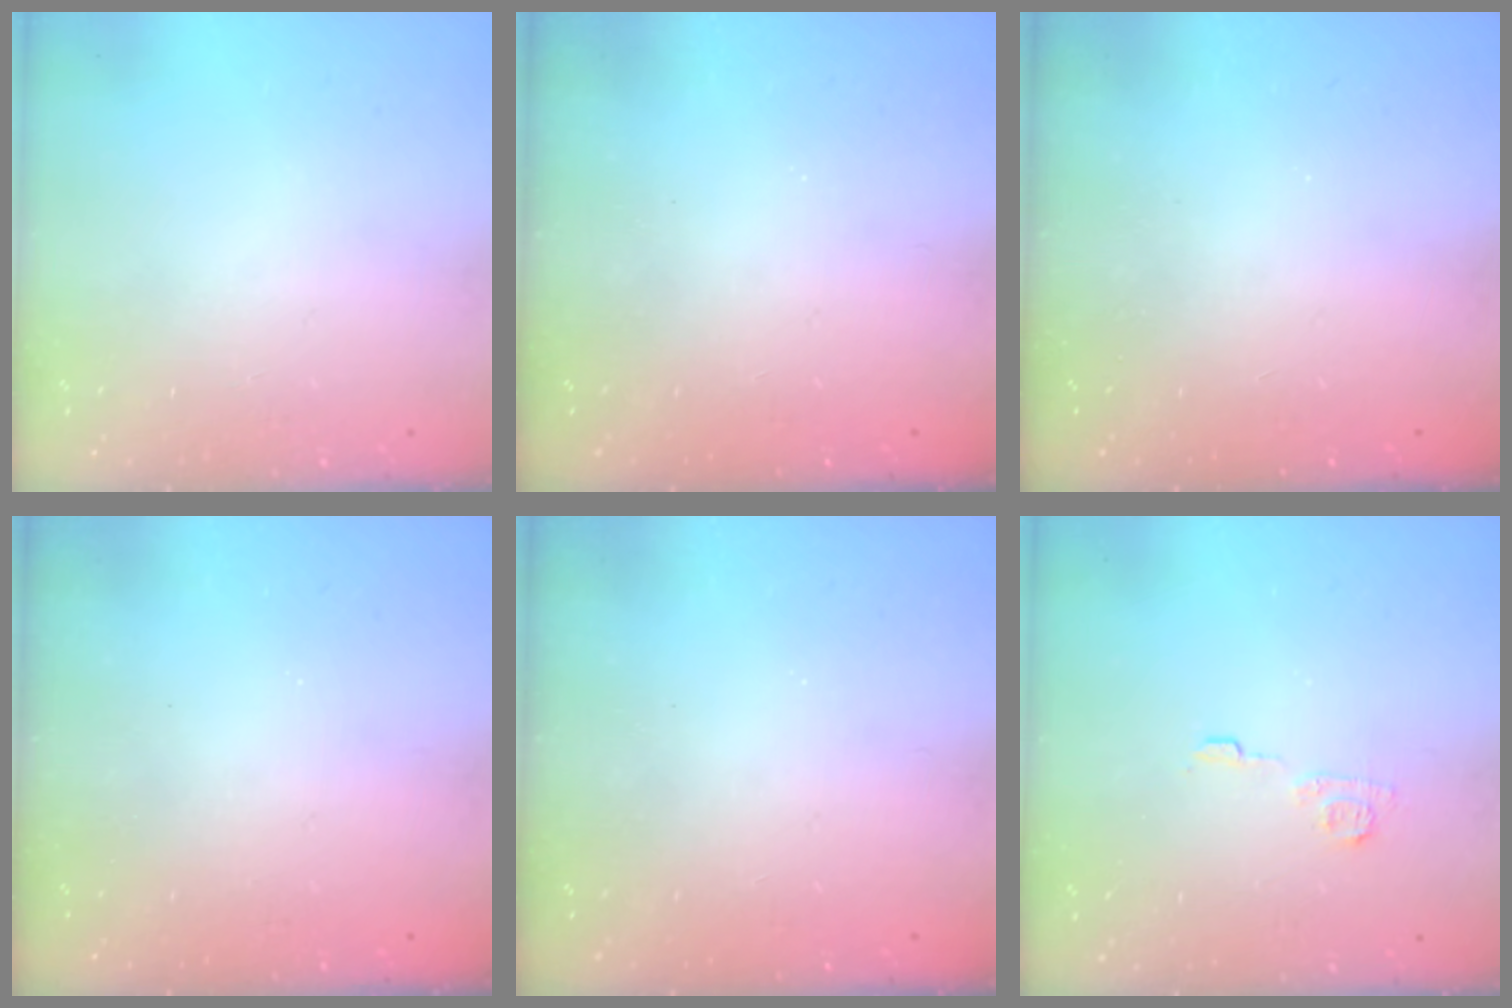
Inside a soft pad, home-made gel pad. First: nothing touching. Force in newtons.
{"total": 2.3, "press": 2.2, "slide": 0.8}
{"total": 2.3, "press": 2.2, "slide": 0.7}
{"total": 2.4, "press": 2.3, "slide": 0.8}
{"total": 2.3, "press": 2.2, "slide": 0.8}
{"total": 5.4, "press": 5.4, "slide": 0.3}